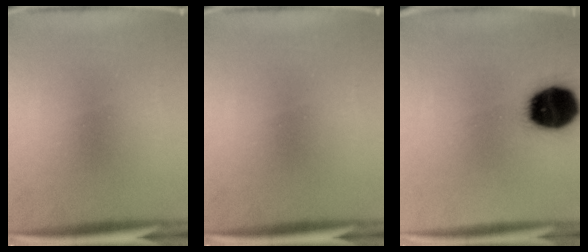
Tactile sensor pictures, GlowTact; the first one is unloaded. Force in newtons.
{"total": 0.0}
{"total": 19.8}